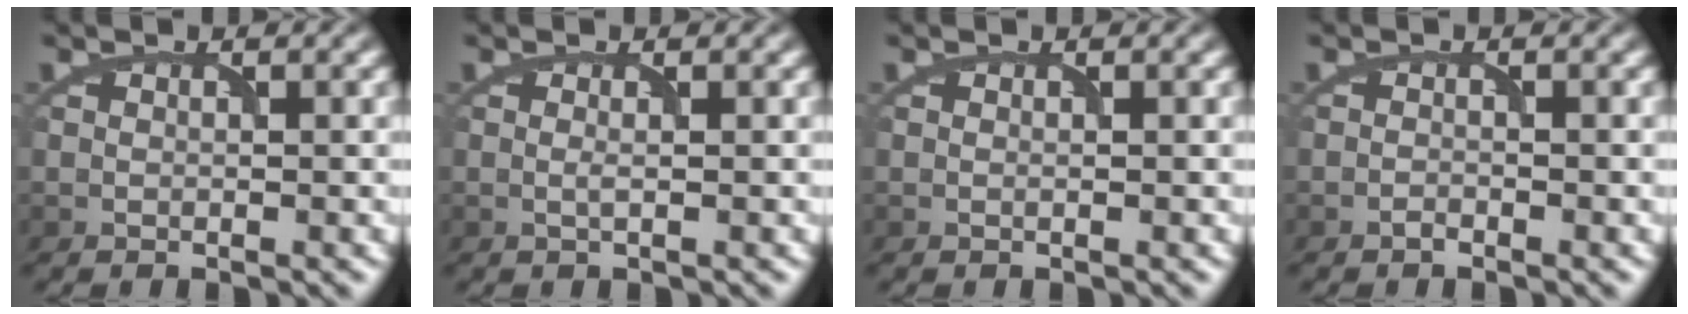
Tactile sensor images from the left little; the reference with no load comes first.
{"total": 0.6, "force": [0.0, 0.0, 0.6], "torque": [-0.017, -0.001, -0.001]}
{"total": 0.0}
{"total": 0.5, "force": [-0.5, 0.1, 0.2], "torque": [-0.003, 0.002, -0.011]}